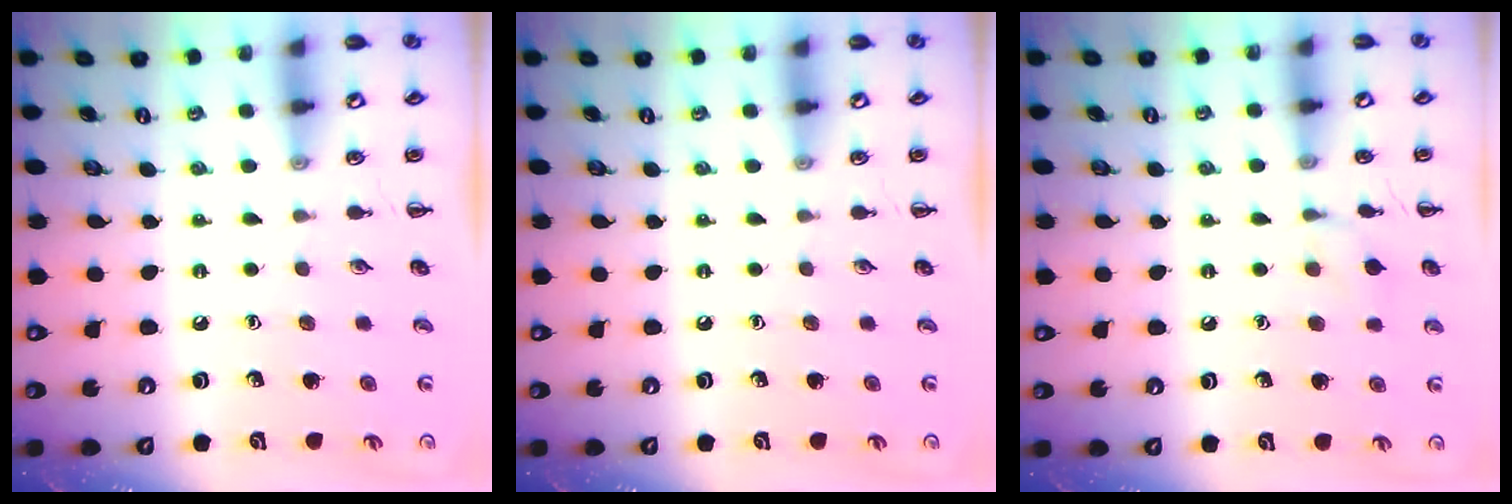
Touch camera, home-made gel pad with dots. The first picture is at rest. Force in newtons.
{"total": 0.0}
{"total": 6.8, "press": 6.5, "slide": 1.9}